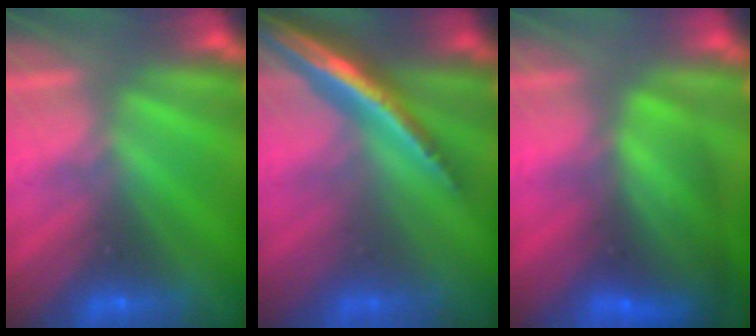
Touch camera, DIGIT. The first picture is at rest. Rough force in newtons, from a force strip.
{"total": 1.8}
{"total": 9.1}